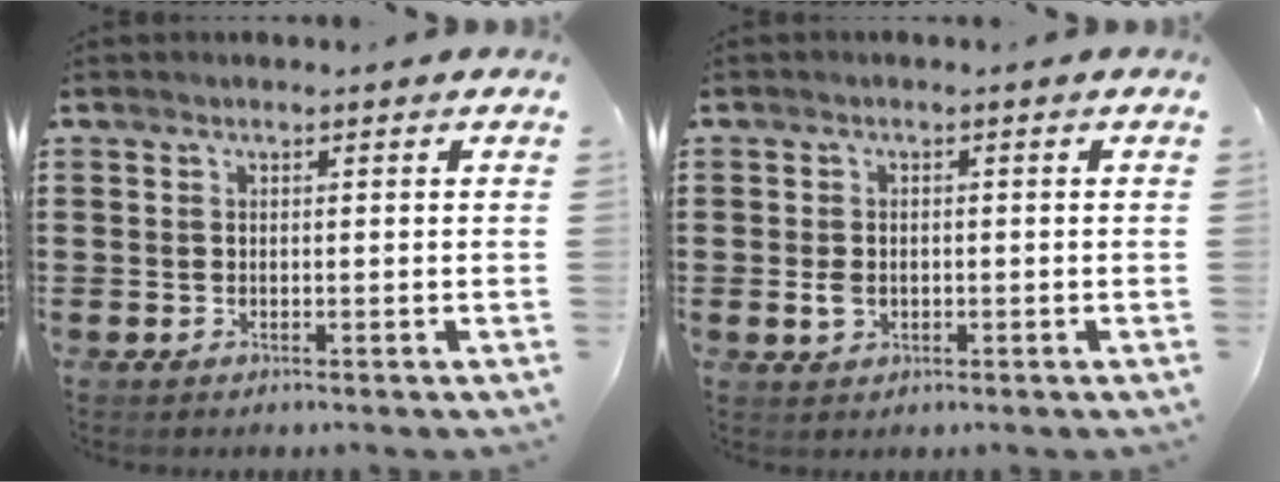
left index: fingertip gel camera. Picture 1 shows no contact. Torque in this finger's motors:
{"motor_torque": [0.05, -0.01, 0.20, 0.05]}